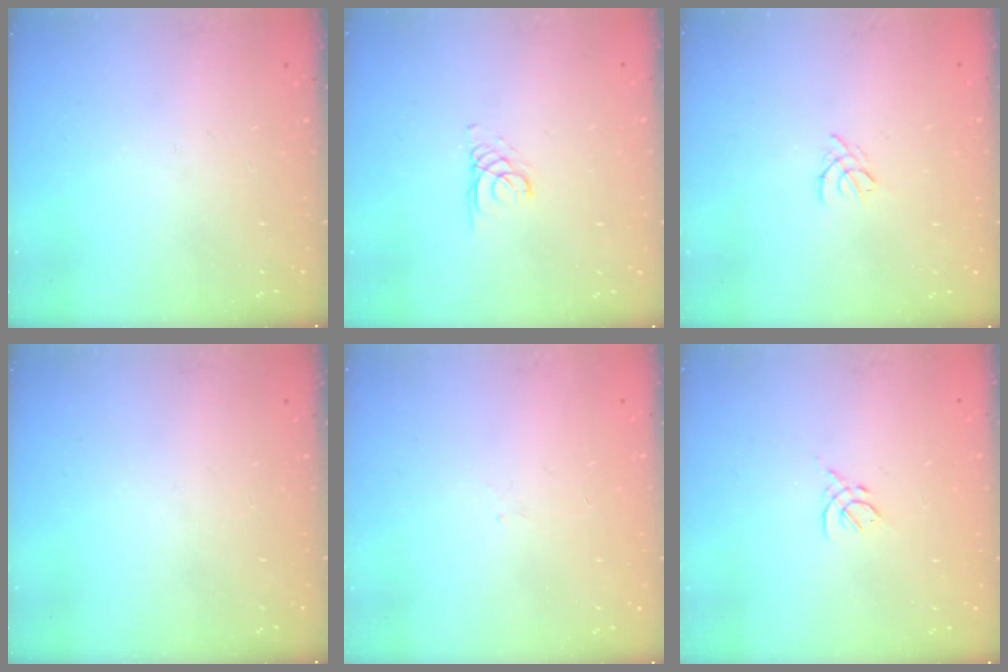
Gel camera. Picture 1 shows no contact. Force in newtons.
{"total": 2.1, "press": 2.1, "slide": 0.2}
{"total": 2.0, "press": 1.9, "slide": 0.5}
{"total": 0.0}
{"total": 1.3, "press": 1.2, "slide": 0.5}
{"total": 2.7, "press": 2.6, "slide": 0.8}